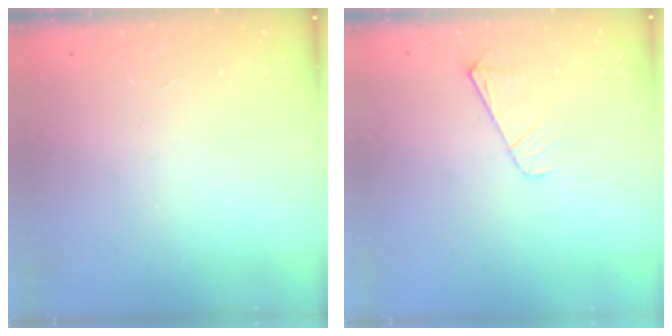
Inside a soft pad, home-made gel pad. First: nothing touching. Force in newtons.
{"total": 3.9, "press": 3.9, "slide": 0.5}